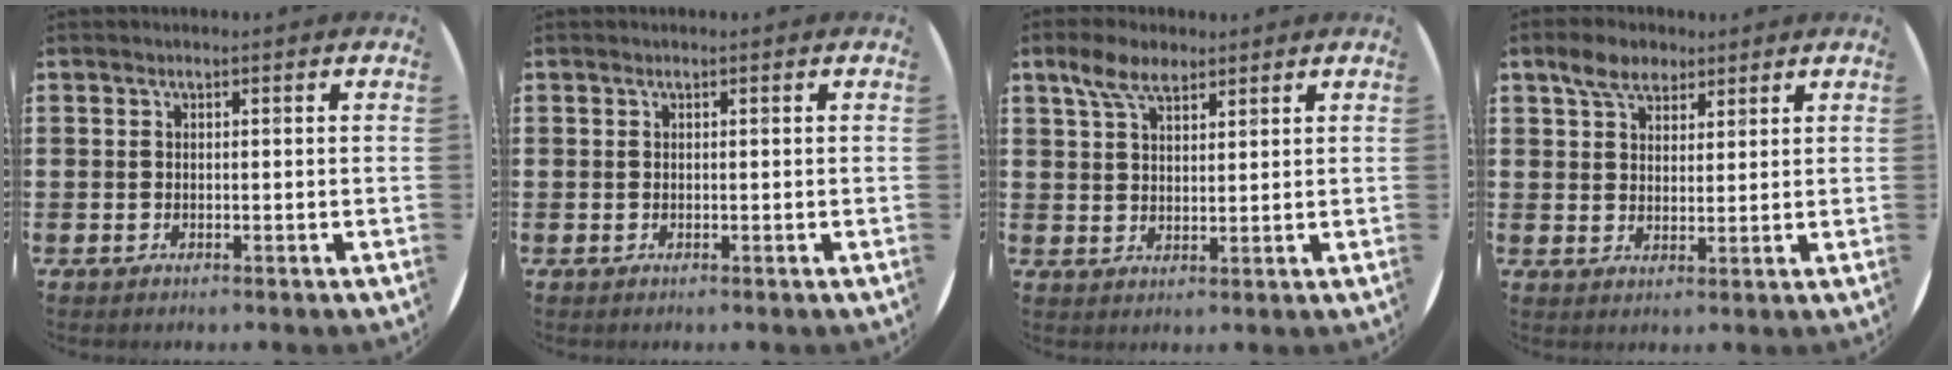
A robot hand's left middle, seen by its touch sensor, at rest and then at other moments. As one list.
[{"total": 0.0}, {"total": 5.3, "force": [3.8, 2.4, 2.8], "torque": [-0.054, 0.001, 0.068]}, {"total": 5.0, "force": [3.7, 2.8, 1.7], "torque": [-0.036, 0.006, 0.068]}]